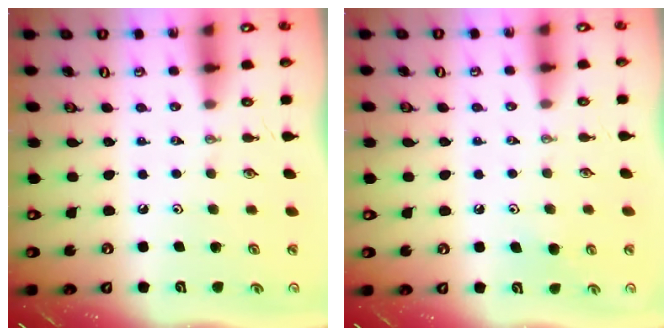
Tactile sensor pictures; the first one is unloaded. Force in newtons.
{"total": 4.9, "press": 4.8, "slide": 0.5}